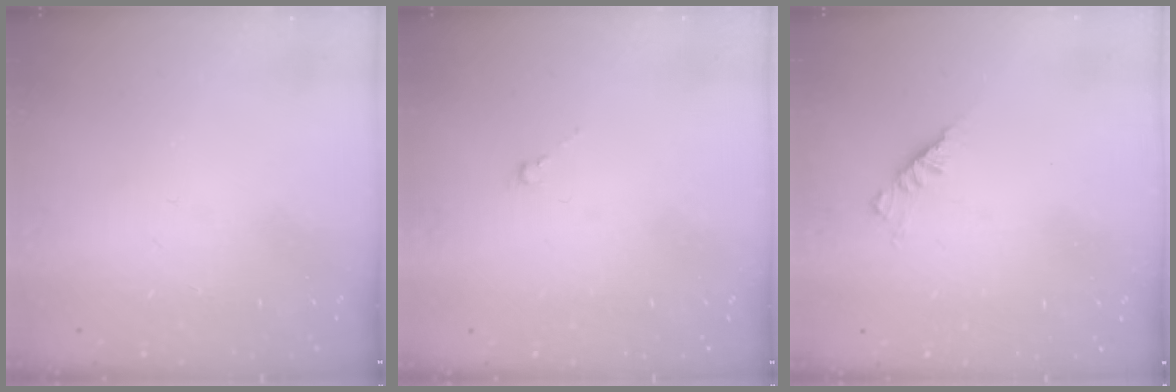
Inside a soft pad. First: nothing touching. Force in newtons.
{"total": 0.5, "press": 0.3, "slide": 0.4}
{"total": 2.9, "press": 2.8, "slide": 0.7}